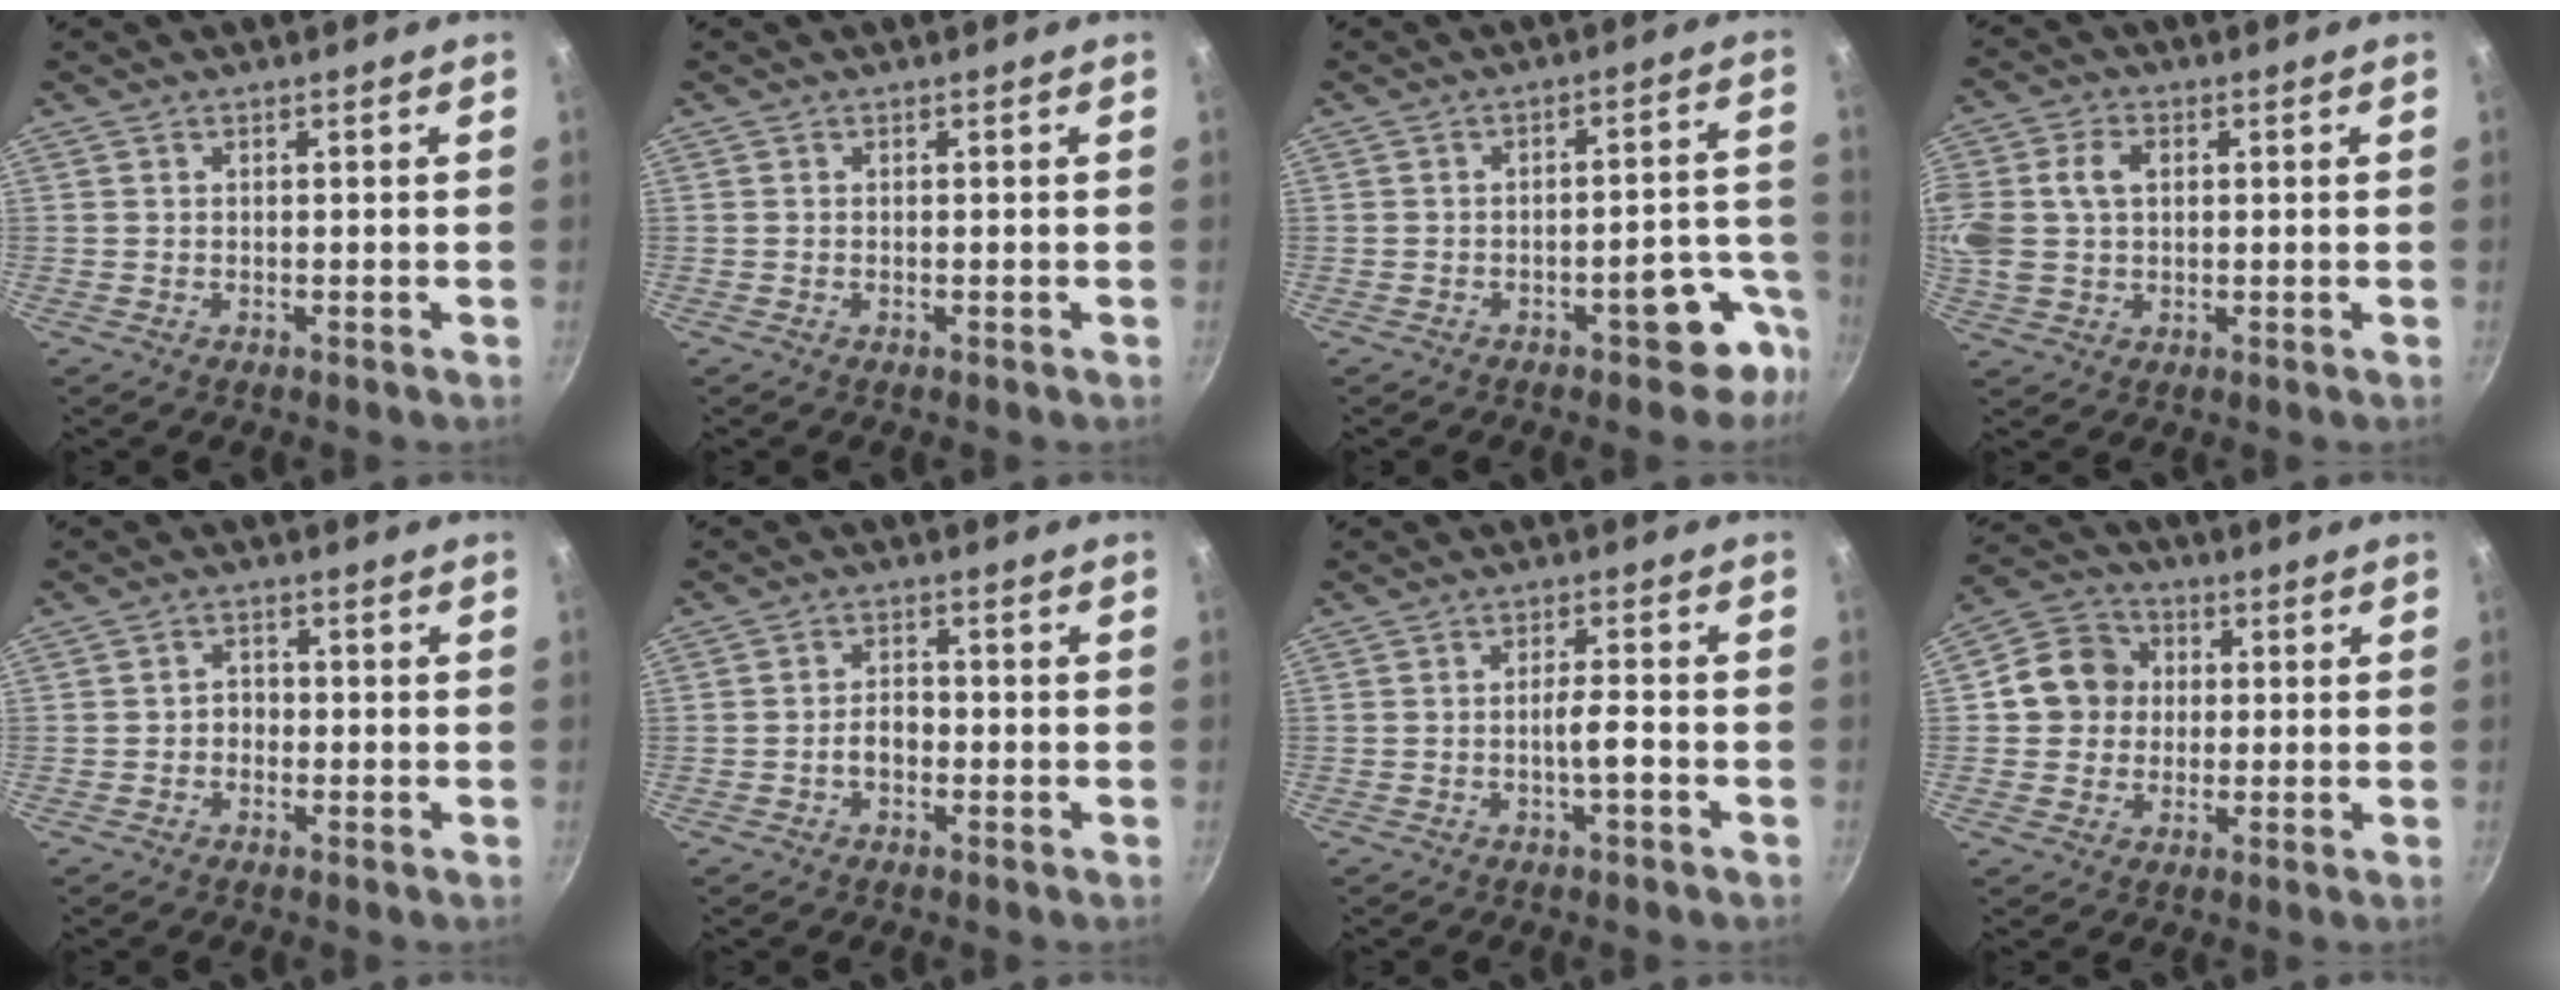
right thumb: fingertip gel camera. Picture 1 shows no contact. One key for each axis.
{"total": 0.0}
{"total": 8.1, "fx": -4.6, "fy": 3.7, "fz": 5.5, "tx": -0.010, "ty": 0.056, "tz": -0.050}
{"total": 14.1, "fx": 2.3, "fy": 10.8, "fz": 8.8, "tx": -0.209, "ty": 0.031, "tz": 0.045}
{"total": 2.6, "fx": -0.8, "fy": 2.1, "fz": 1.2, "tx": -0.006, "ty": 0.014, "tz": -0.014}
{"total": 3.3, "fx": -1.3, "fy": 2.2, "fz": 2.2, "tx": -0.021, "ty": 0.020, "tz": -0.023}
{"total": 3.6, "fx": -1.6, "fy": 0.4, "fz": 3.2, "tx": -0.056, "ty": 0.017, "tz": -0.028}
{"total": 9.3, "fx": 0.8, "fy": 8.5, "fz": 3.7, "tx": -0.028, "ty": 0.015, "tz": -0.004}